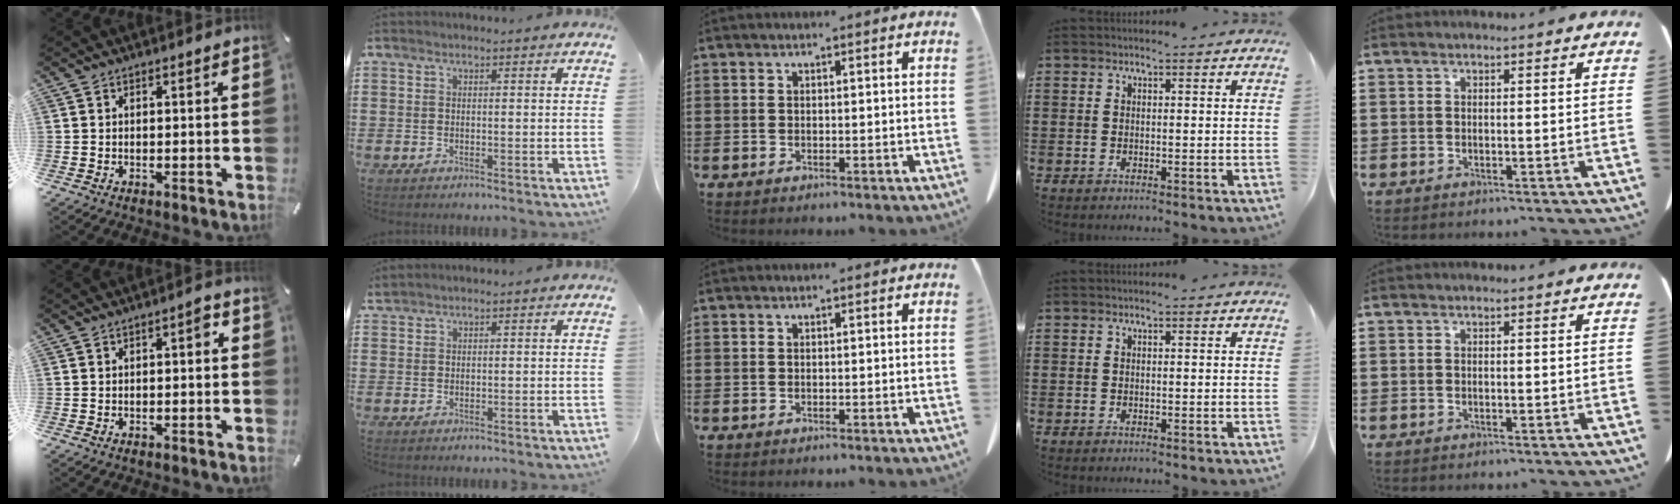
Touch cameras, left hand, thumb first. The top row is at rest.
{"thumb": {"total": 2.5, "force": [-0.2, 1.1, 2.3], "torque": [-0.037, 0.010, -0.011]}, "index": {"total": 0.7, "force": [0.7, 0.0, 0.0], "torque": [-0.001, -0.001, 0.015]}}